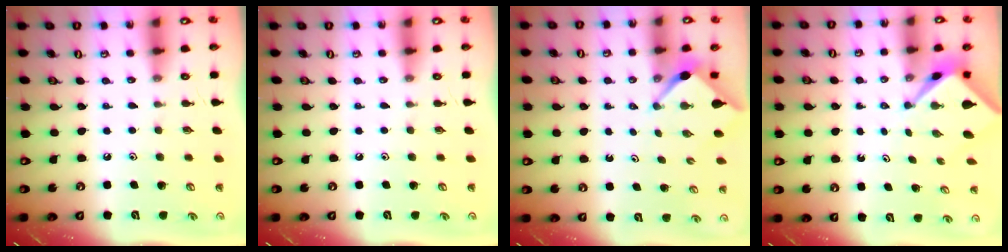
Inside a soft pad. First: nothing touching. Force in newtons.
{"total": 0.0}
{"total": 2.6, "press": 2.6, "slide": 0.3}
{"total": 2.4, "press": 2.4, "slide": 0.3}